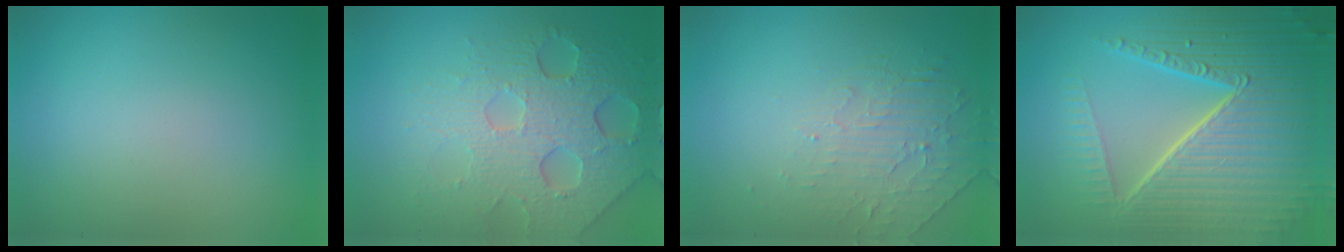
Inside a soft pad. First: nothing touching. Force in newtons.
{"total": 6.9, "press": 4.9, "slide": 4.9}
{"total": 2.1, "press": 1.2, "slide": 1.7}
{"total": 10.5, "press": 6.6, "slide": 8.2}